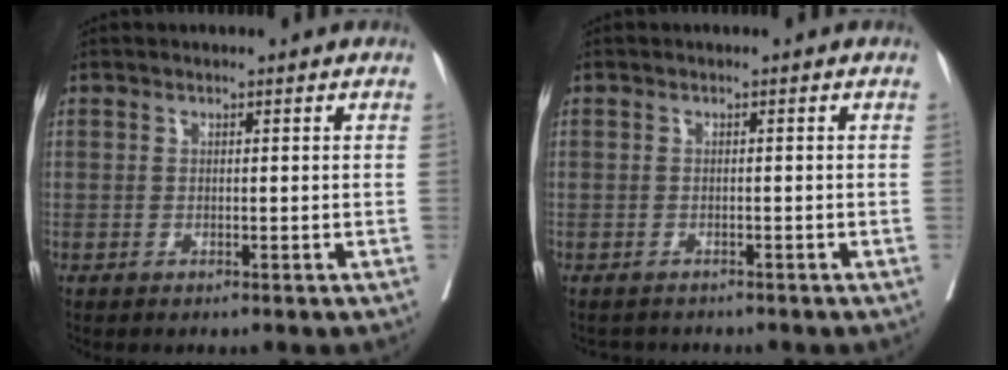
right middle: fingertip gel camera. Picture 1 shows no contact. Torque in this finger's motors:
{"motor_torque": [-0.03, -0.06, -0.01, 0.00]}